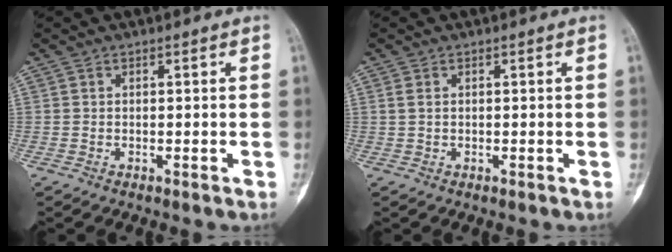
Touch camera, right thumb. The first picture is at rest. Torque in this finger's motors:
{"motor_torque": [0.02, -0.27, 0.31, 0.00, 0.03]}